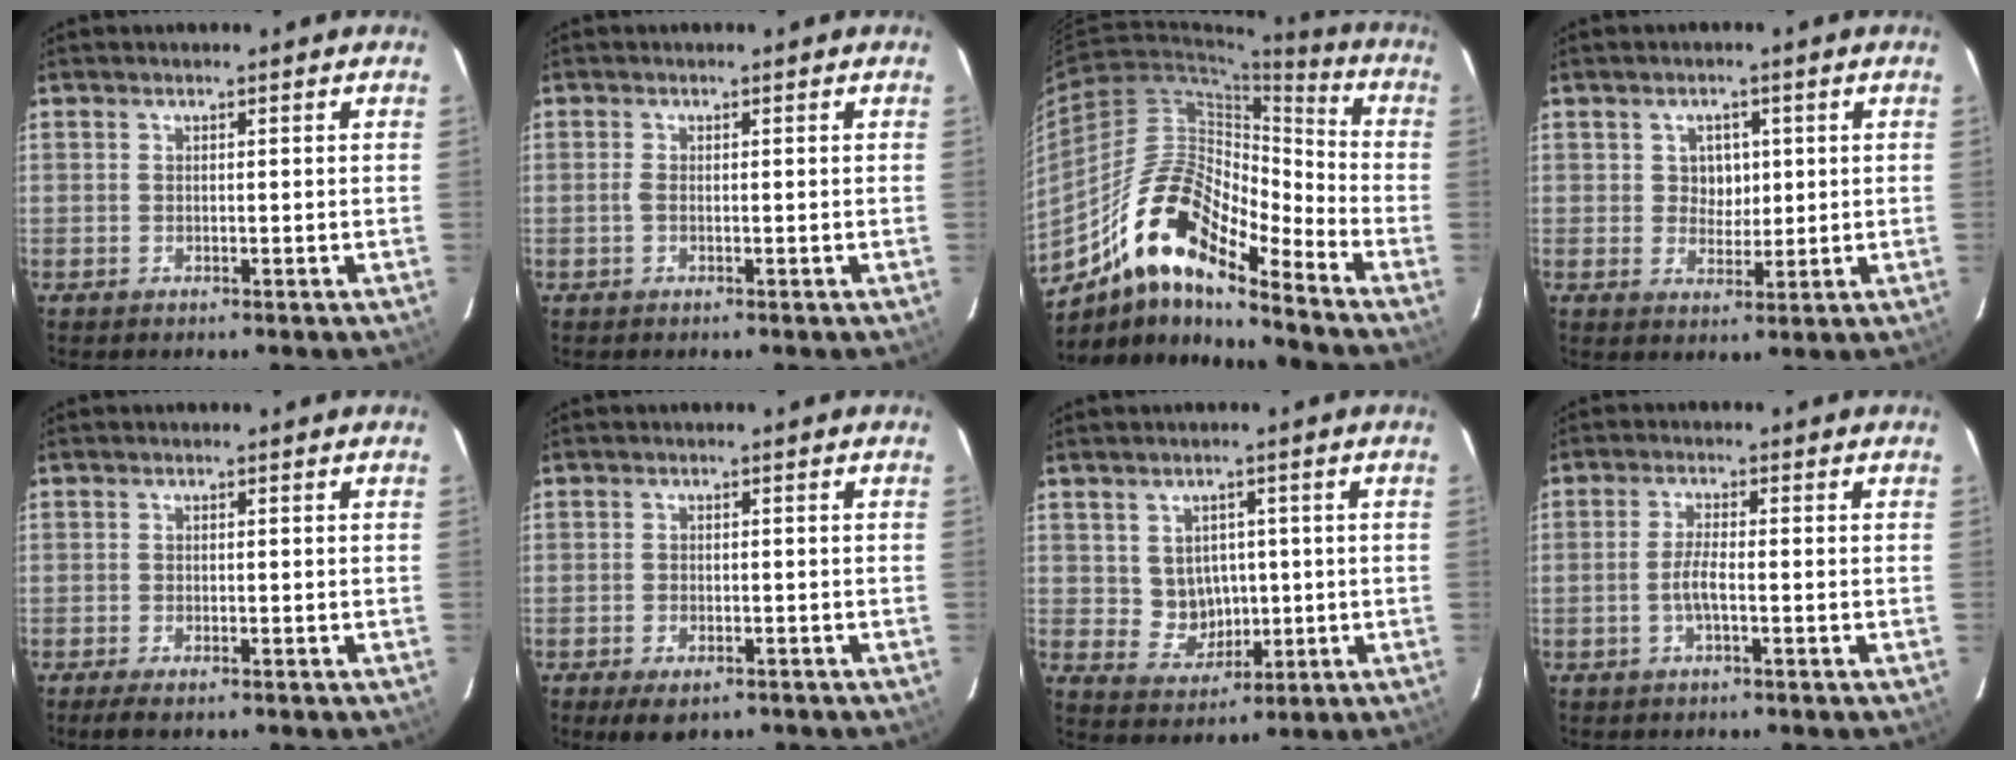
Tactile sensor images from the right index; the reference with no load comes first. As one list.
[{"total": 0.8, "force": [-0.2, 0.2, 0.8], "torque": [-0.017, 0.000, -0.005]}, {"total": 17.4, "force": [-12.4, 4.8, 11.2], "torque": [-0.189, 0.002, -0.241]}, {"total": 4.0, "force": [0.8, 3.5, 1.7], "torque": [-0.024, 0.008, 0.014]}, {"total": 2.8, "force": [-2.1, 0.7, 1.7], "torque": [-0.040, -0.009, -0.037]}, {"total": 5.2, "force": [-3.6, 2.4, 2.9], "torque": [-0.064, -0.018, -0.053]}, {"total": 6.0, "force": [0.5, 5.7, 1.8], "torque": [-0.040, 0.006, 0.026]}, {"total": 3.0, "force": [-1.1, 0.4, 2.7], "torque": [-0.056, -0.001, -0.020]}]